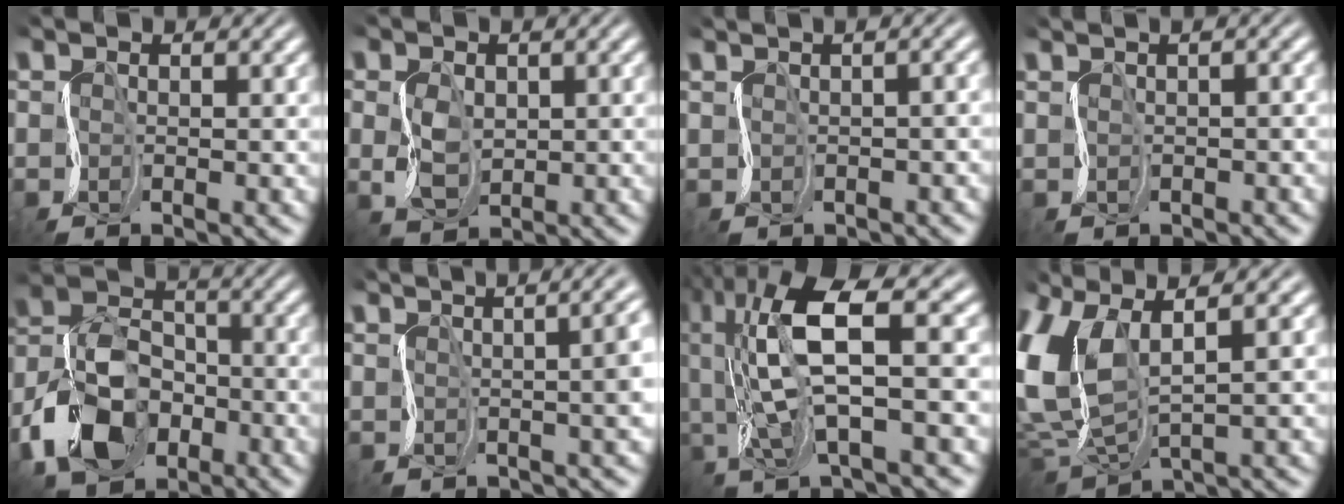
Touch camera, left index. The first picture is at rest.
{"total": 1.6, "force": [0.8, 1.3, 0.3], "torque": [-0.028, 0.010, 0.017]}
{"total": 1.9, "force": [0.0, 1.2, 1.5], "torque": [0.002, 0.015, -0.006]}
{"total": 0.0}
{"total": 8.3, "force": [-4.0, 6.0, 4.1], "torque": [-0.104, 0.007, -0.092]}
{"total": 9.7, "force": [1.9, 4.8, 8.2], "torque": [-0.037, 0.053, -0.001]}
{"total": 9.7, "force": [2.7, 2.7, 9.0], "torque": [-0.196, 0.016, 0.056]}
{"total": 6.2, "force": [2.9, 2.8, 4.7], "torque": [-0.141, 0.014, 0.052]}